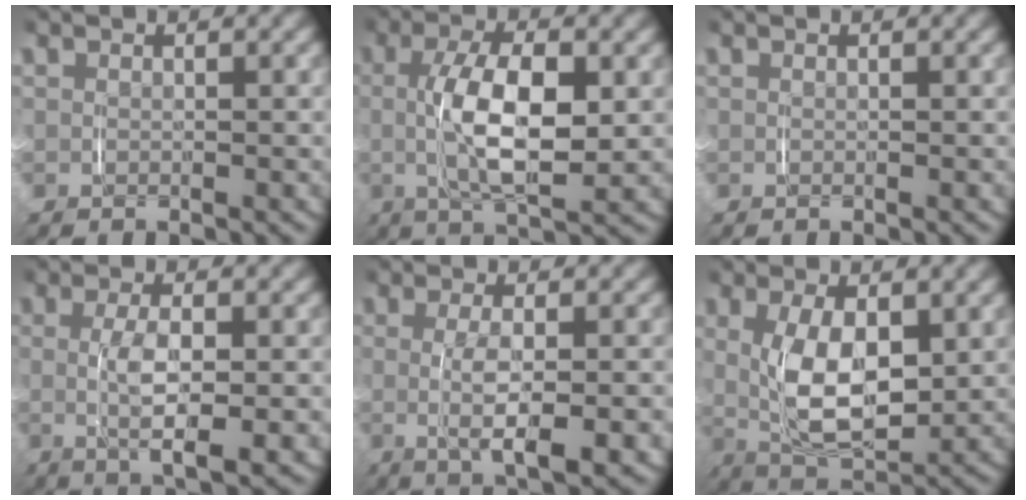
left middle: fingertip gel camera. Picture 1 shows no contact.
{"total": 6.4, "force": [0.0, 1.9, 6.1], "torque": [-0.111, -0.007, 0.003]}
{"total": 0.0}
{"total": 4.5, "force": [-0.5, 0.7, 4.4], "torque": [-0.077, -0.010, -0.003]}
{"total": 4.6, "force": [-0.9, 0.7, 4.4], "torque": [-0.068, -0.007, -0.009]}
{"total": 6.3, "force": [0.2, 2.8, 5.7], "torque": [-0.100, -0.011, 0.008]}